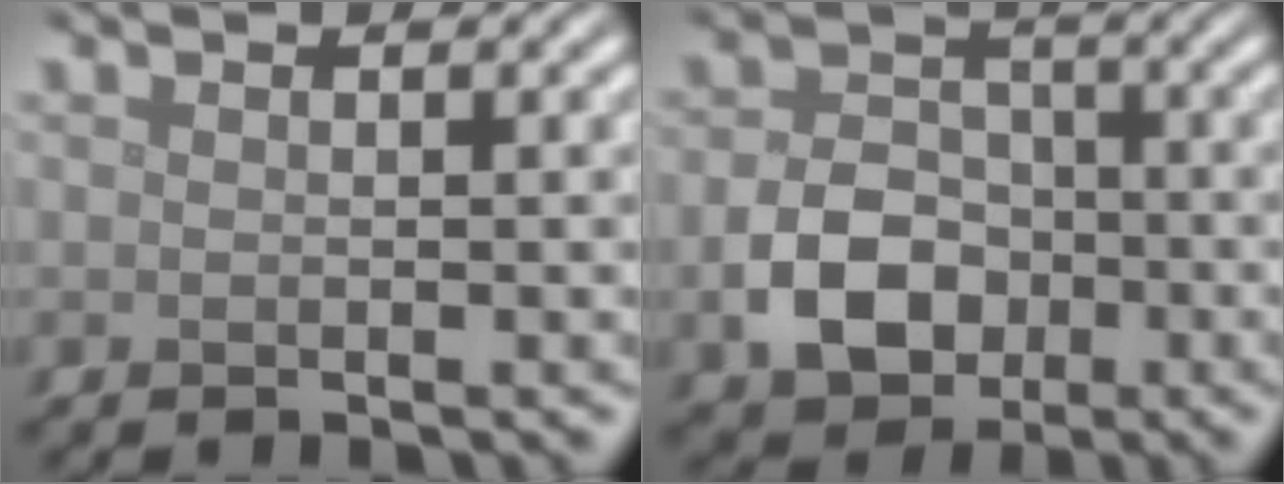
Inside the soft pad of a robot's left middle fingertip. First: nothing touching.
{"total": 5.5, "force": [-1.9, 4.2, 3.1], "torque": [-0.055, -0.002, -0.035]}